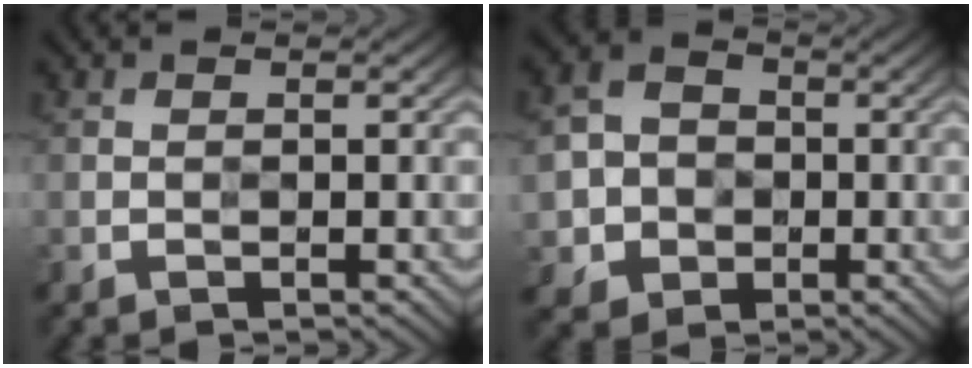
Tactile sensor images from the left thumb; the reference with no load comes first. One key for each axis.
{"total": 5.9, "fx": -1.2, "fy": 5.5, "fz": 2.0, "tx": -0.048, "ty": -0.011, "tz": -0.038}